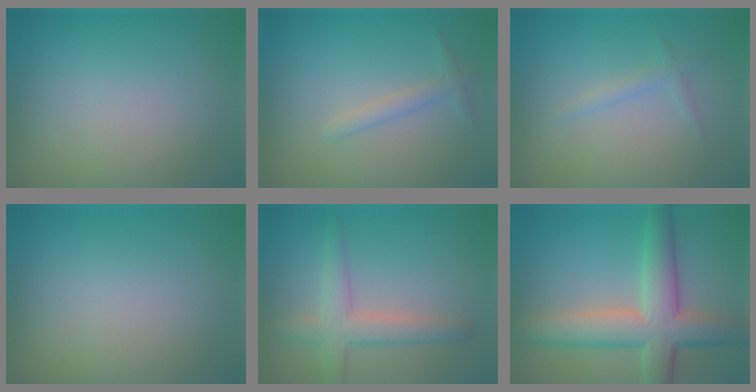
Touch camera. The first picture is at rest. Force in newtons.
{"total": 1.4, "press": 1.4, "slide": 0.1}
{"total": 1.1, "press": 1.1, "slide": 0.2}
{"total": 0.0}
{"total": 3.7, "press": 3.6, "slide": 0.2}
{"total": 7.5, "press": 7.5, "slide": 0.2}